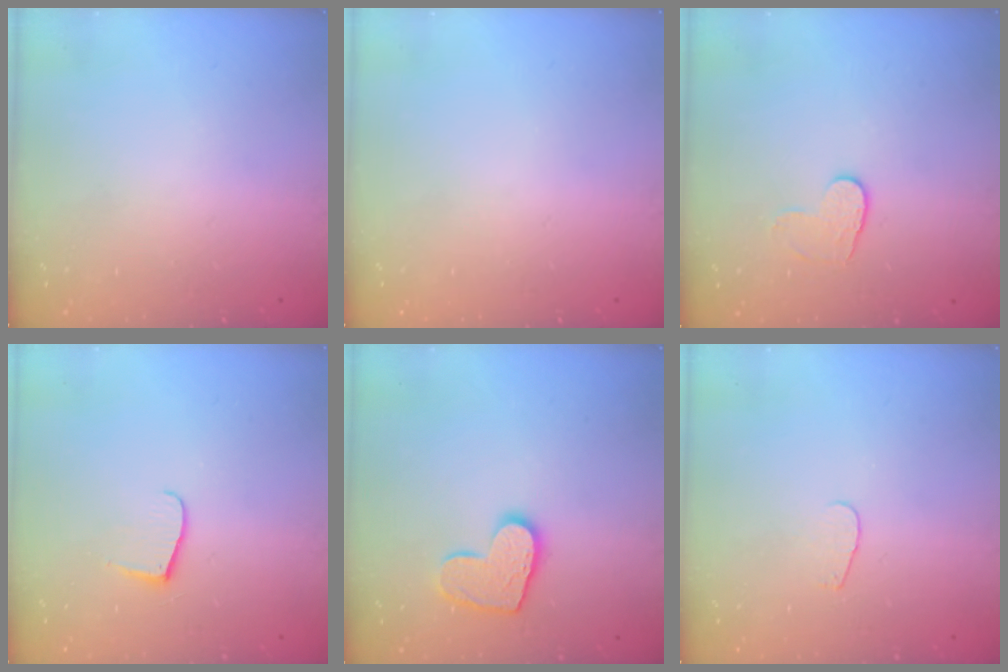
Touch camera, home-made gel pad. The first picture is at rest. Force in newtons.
{"total": 0.0}
{"total": 5.8, "press": 5.7, "slide": 0.5}
{"total": 6.9, "press": 6.9, "slide": 0.7}
{"total": 10.6, "press": 10.6, "slide": 0.8}
{"total": 2.8, "press": 2.8, "slide": 0.2}